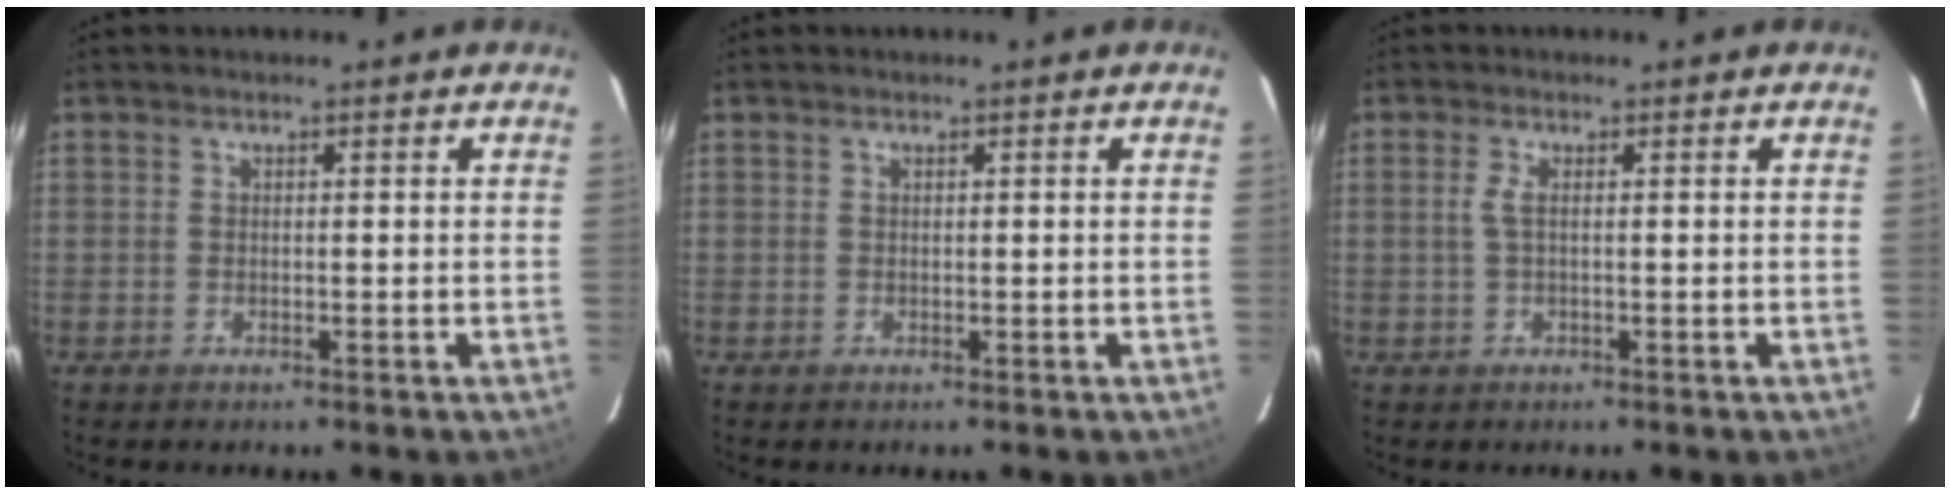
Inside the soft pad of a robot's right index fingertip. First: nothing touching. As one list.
[{"total": 0.6, "force": [0.0, -0.5, -0.4], "torque": [0.004, 0.001, 0.000]}, {"total": 1.7, "force": [0.0, 0.0, 1.7], "torque": [-0.036, 0.001, -0.003]}]